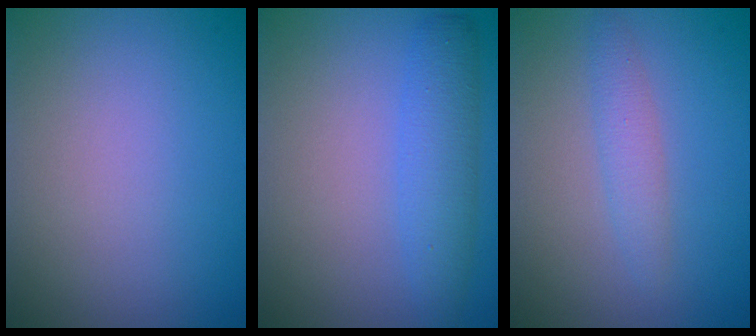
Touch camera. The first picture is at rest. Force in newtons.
{"total": 3.5, "press": 3.5, "slide": 0.1}
{"total": 1.9, "press": 1.9, "slide": 0.1}